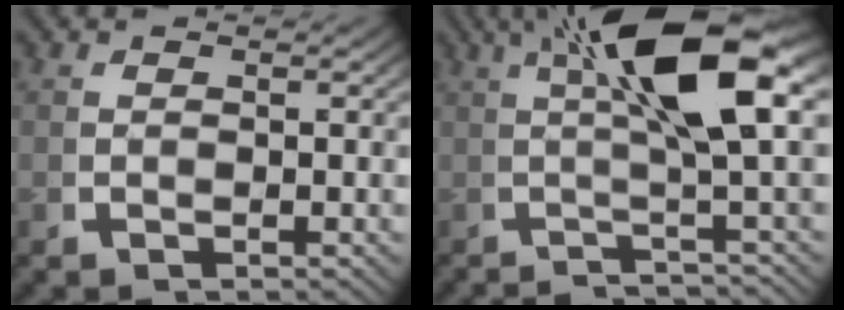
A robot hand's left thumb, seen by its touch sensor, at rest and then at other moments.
{"total": 10.2, "force": [-0.2, 3.0, 9.8], "torque": [-0.142, 0.003, -0.003]}